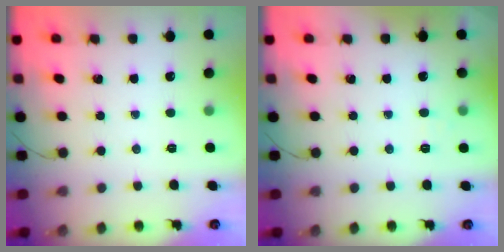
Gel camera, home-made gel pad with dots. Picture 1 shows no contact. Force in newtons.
{"total": 4.1, "press": 4.0, "slide": 0.9}